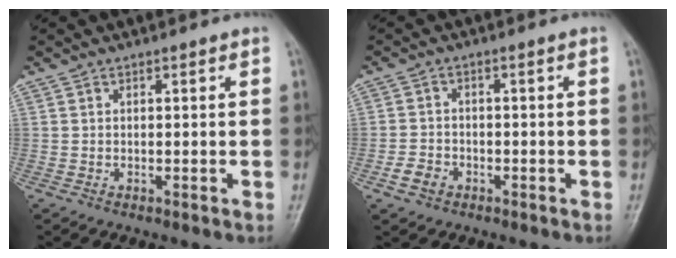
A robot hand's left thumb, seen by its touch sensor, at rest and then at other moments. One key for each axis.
{"total": 3.5, "fx": -1.8, "fy": 2.6, "fz": 1.4, "tx": -0.022, "ty": 0.013, "tz": -0.034}